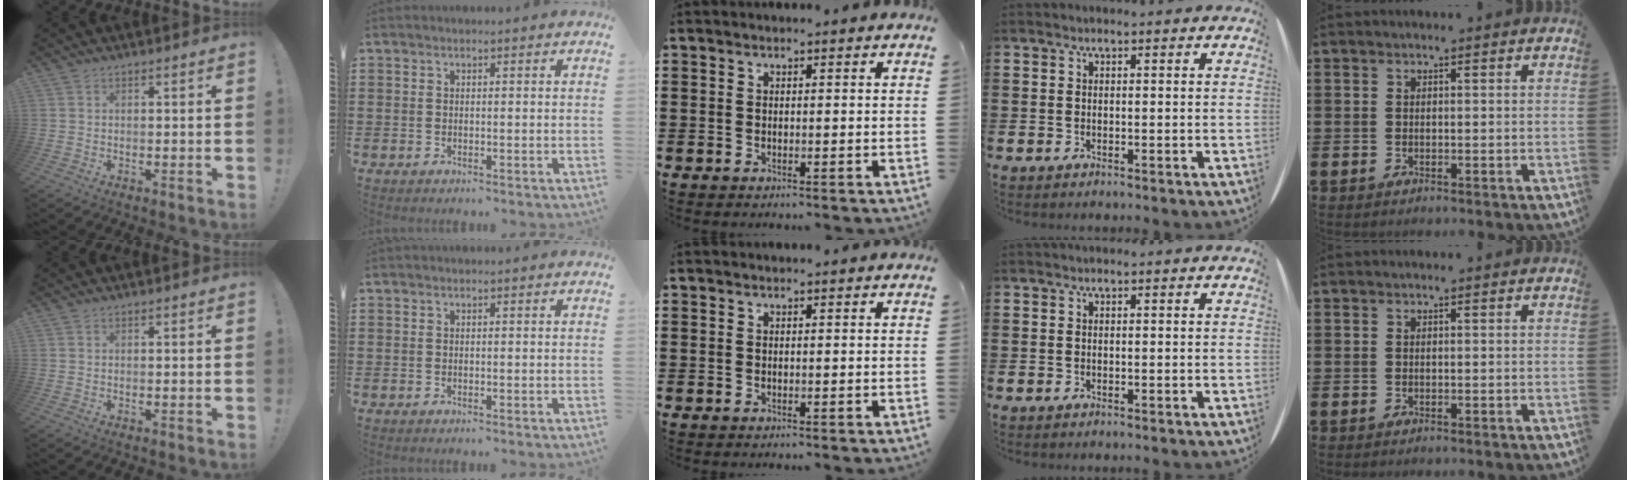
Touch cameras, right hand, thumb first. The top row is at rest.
{}